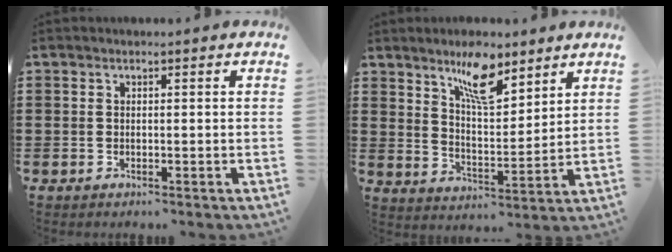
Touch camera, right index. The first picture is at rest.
{"total": 9.0, "force": [6.4, 2.7, 5.7], "torque": [-0.096, -0.024, 0.108]}